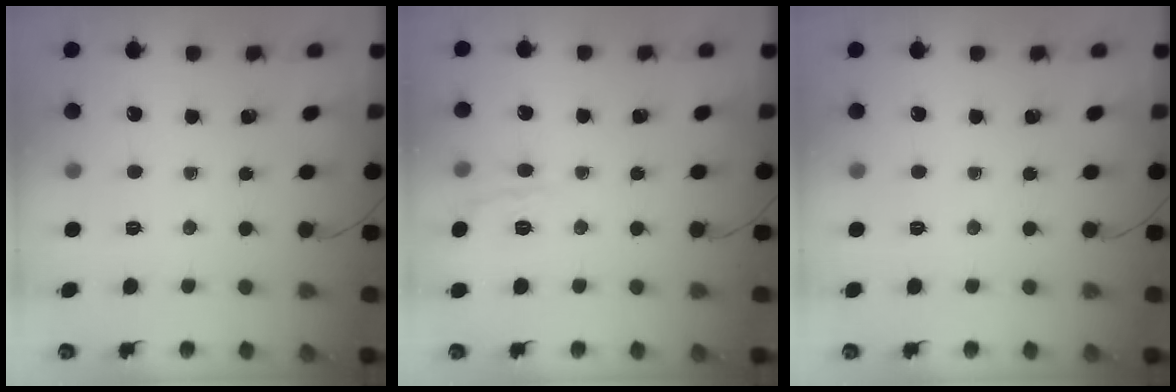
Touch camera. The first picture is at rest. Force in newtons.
{"total": 8.0, "press": 8.0, "slide": 0.9}
{"total": 0.0}